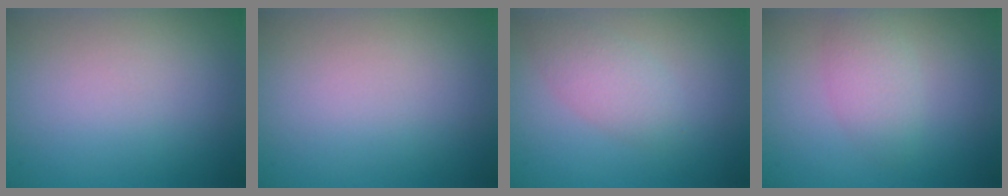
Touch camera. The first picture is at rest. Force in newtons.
{"total": 0.0}
{"total": 2.4, "press": 2.4, "slide": 0.0}
{"total": 2.2, "press": 2.2, "slide": 0.1}